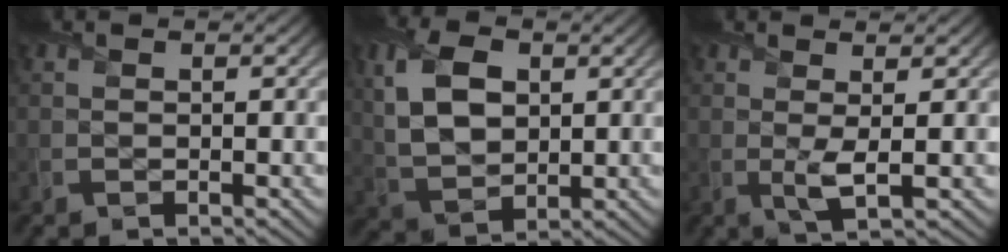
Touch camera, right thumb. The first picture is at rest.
{"total": 8.9, "force": [2.5, 5.6, 6.4], "torque": [-0.162, 0.009, 0.049]}
{"total": 2.6, "force": [0.5, 0.4, 2.5], "torque": [-0.053, -0.003, 0.010]}